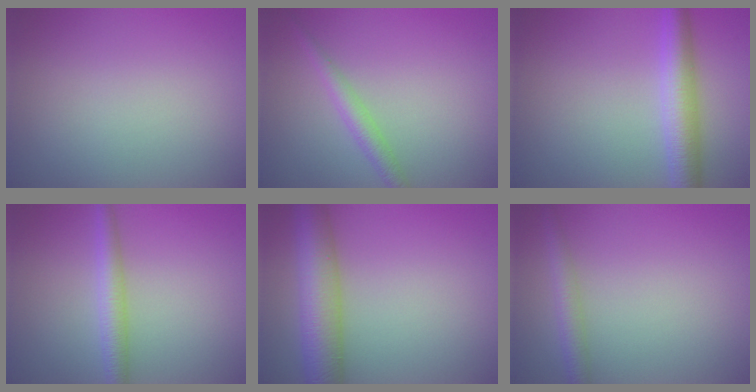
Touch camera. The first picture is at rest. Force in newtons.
{"total": 2.1, "press": 2.1, "slide": 0.1}
{"total": 4.6, "press": 4.6, "slide": 0.1}
{"total": 2.9, "press": 2.9, "slide": 0.1}
{"total": 7.4, "press": 7.4, "slide": 0.3}
{"total": 2.3, "press": 2.3, "slide": 0.1}